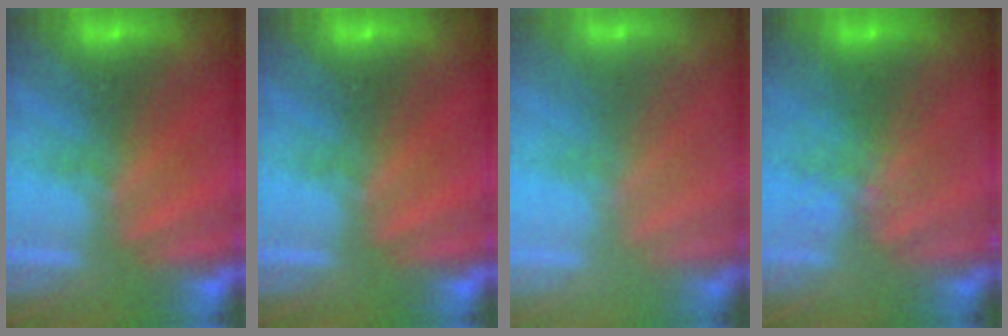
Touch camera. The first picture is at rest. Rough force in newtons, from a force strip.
{"total": 0.0}
{"total": 2.2}
{"total": 4.3}